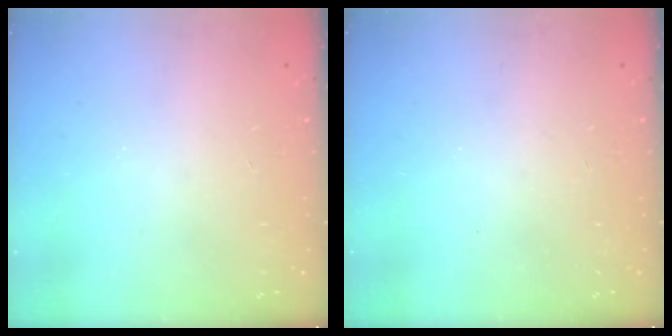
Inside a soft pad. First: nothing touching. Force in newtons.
{"total": 0.0}